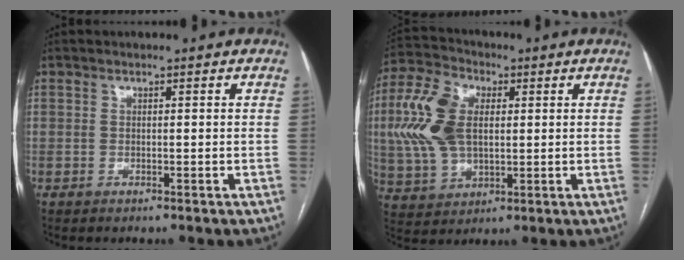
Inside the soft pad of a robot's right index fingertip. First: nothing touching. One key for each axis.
{"total": 12.4, "fx": 2.1, "fy": 7.3, "fz": 9.9, "tx": -0.242, "ty": 0.027, "tz": 0.045}